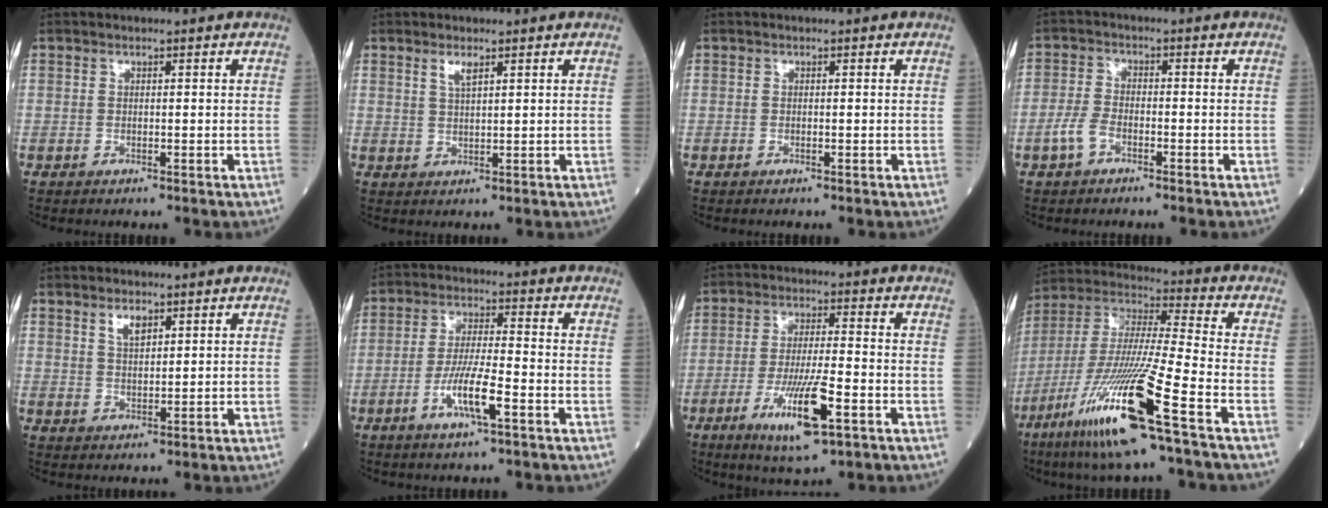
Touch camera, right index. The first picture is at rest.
{"total": 2.2, "force": [1.4, 0.4, 1.6], "torque": [-0.035, -0.001, 0.029]}
{"total": 0.0}
{"total": 4.3, "force": [-2.2, 2.2, 2.9], "torque": [-0.072, 0.005, -0.047]}
{"total": 2.9, "force": [1.8, 1.2, 2.0], "torque": [-0.039, 0.002, 0.037]}
{"total": 7.7, "force": [-3.3, 0.7, 6.9], "torque": [-0.135, -0.006, -0.062]}
{"total": 10.7, "force": [-4.6, 1.2, 9.6], "torque": [-0.179, -0.019, -0.077]}
{"total": 19.5, "force": [-9.7, -0.3, 16.9], "torque": [-0.375, -0.050, -0.192]}